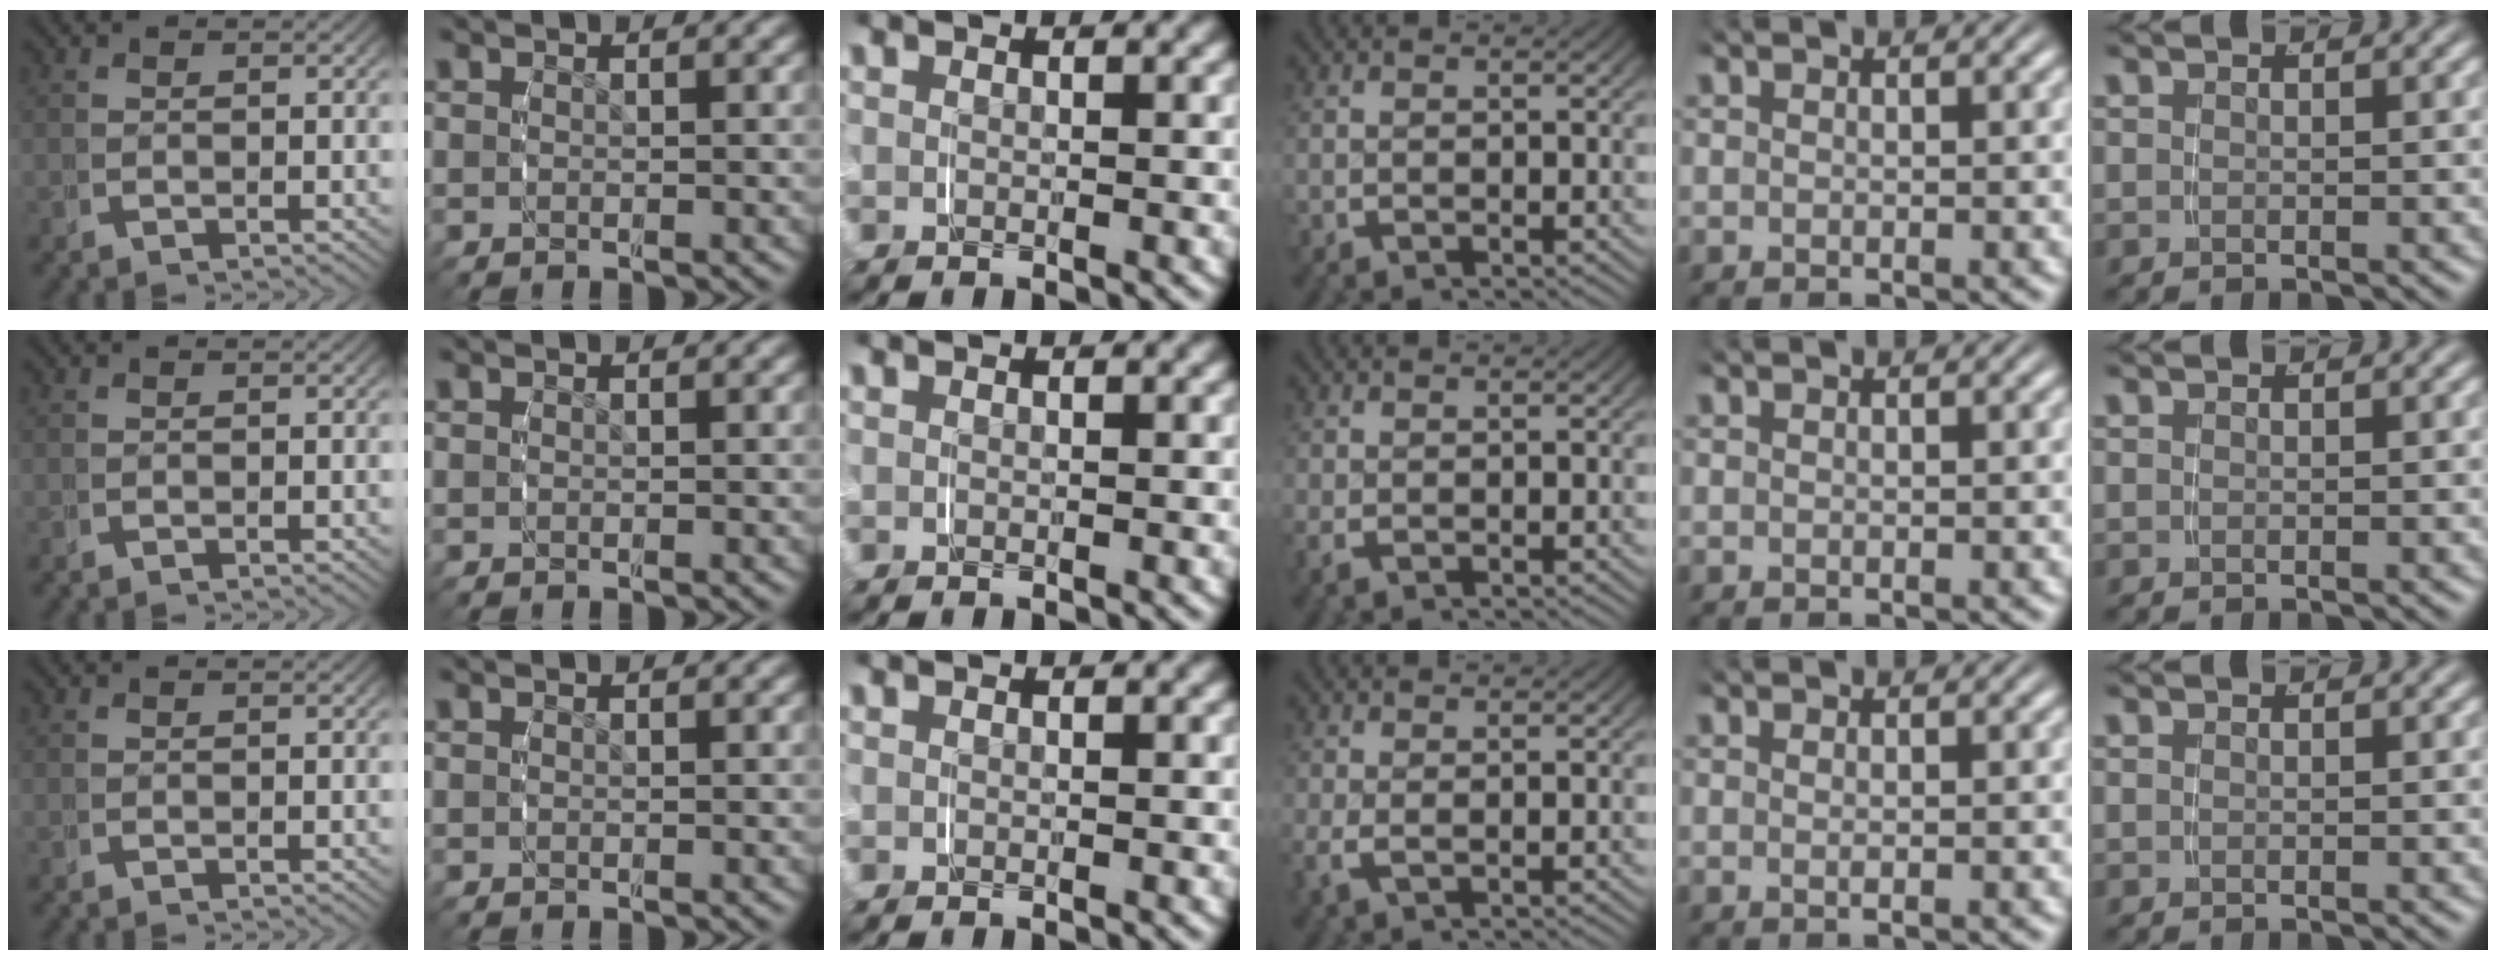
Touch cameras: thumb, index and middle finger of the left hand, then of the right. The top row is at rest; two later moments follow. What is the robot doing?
{"motion": "grasp_and_lifting", "object": "napkin"}